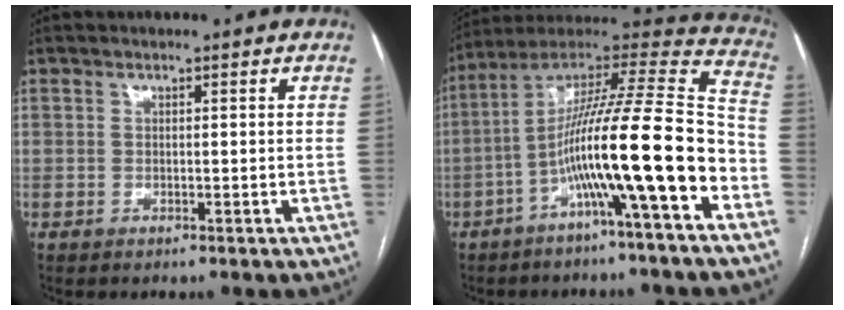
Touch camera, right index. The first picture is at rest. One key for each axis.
{"total": 20.2, "fx": -7.0, "fy": 0.1, "fz": 18.9, "tx": -0.316, "ty": 0.013, "tz": -0.125}